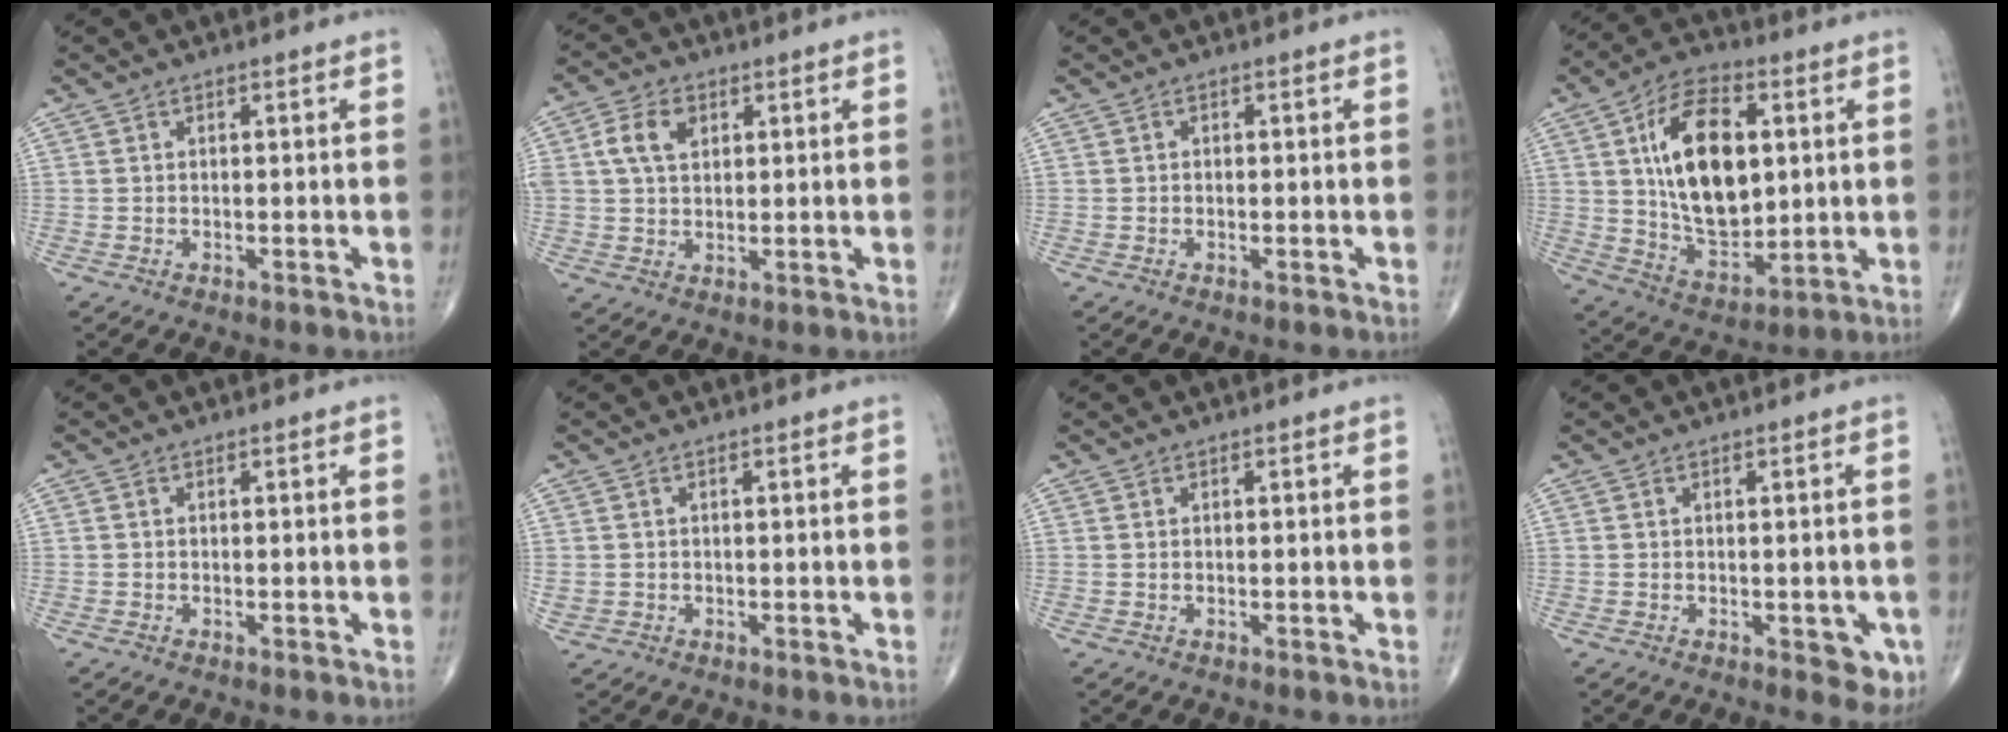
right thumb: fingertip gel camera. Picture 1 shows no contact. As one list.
[{"total": 6.6, "force": [2.1, 4.5, 4.3], "torque": [-0.074, 0.003, 0.037]}, {"total": 0.0}, {"total": 19.4, "force": [3.8, 10.8, 15.6], "torque": [-0.237, -0.009, 0.070]}, {"total": 0.0}, {"total": 1.6, "force": [-0.1, 1.5, 0.6], "torque": [-0.010, 0.001, 0.005]}, {"total": 0.0}, {"total": 4.0, "force": [-1.3, 2.1, 3.2], "torque": [-0.015, -0.002, -0.010]}]